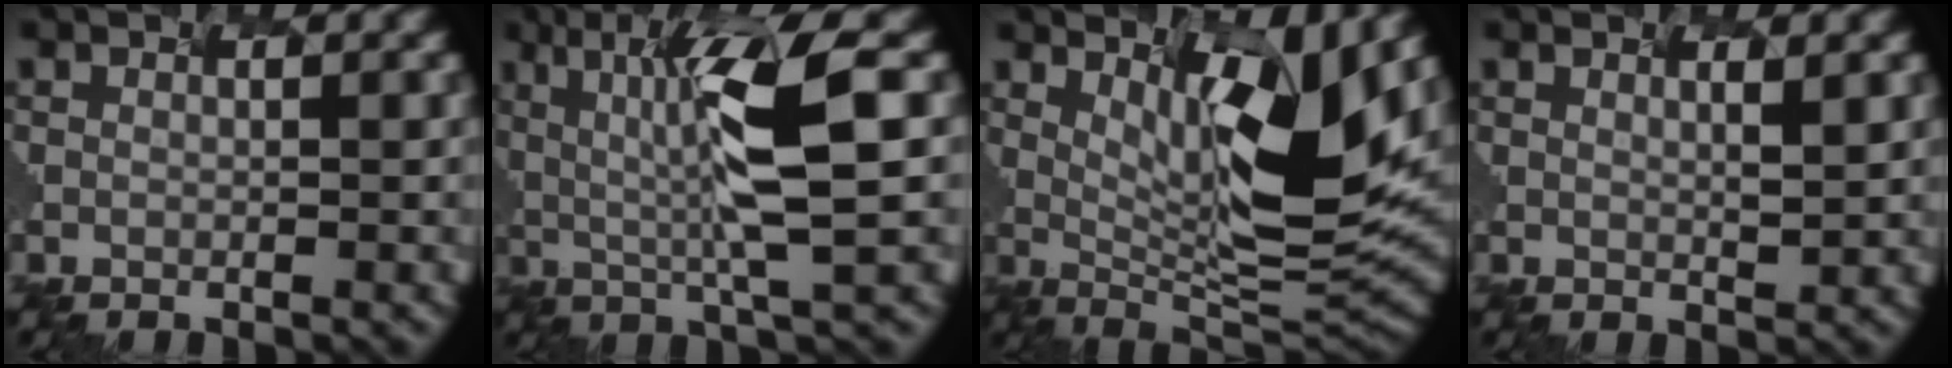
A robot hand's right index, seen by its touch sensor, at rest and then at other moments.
{"total": 6.7, "force": [-0.2, 0.2, 6.7], "torque": [-0.144, 0.001, 0.029]}
{"total": 8.2, "force": [2.5, 1.6, 7.7], "torque": [-0.153, -0.022, 0.084]}
{"total": 0.7, "force": [0.5, -0.4, 0.3], "torque": [-0.020, -0.002, 0.027]}